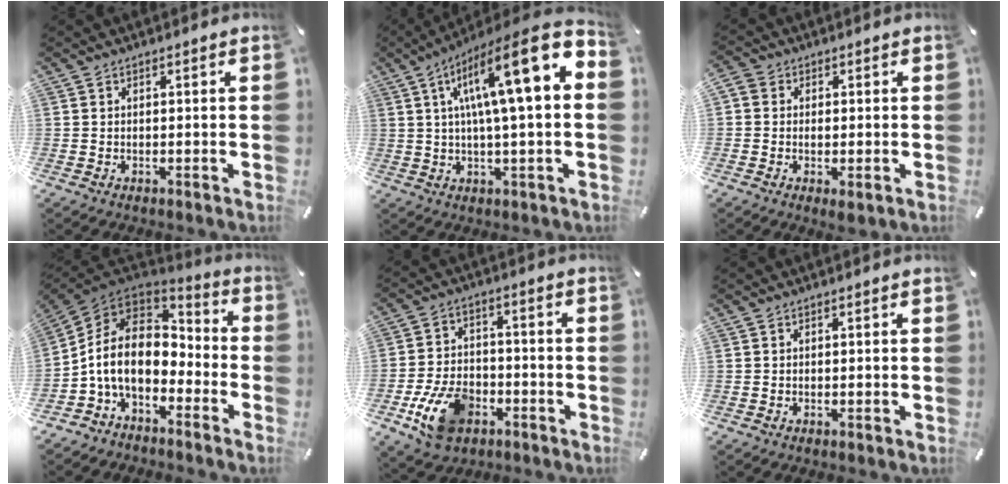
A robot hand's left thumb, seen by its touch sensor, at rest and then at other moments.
{"total": 19.3, "force": [6.6, 3.7, 17.8], "torque": [-0.283, -0.042, 0.093]}
{"total": 2.4, "force": [-0.3, 2.0, 1.4], "torque": [-0.027, 0.006, -0.007]}
{"total": 12.8, "force": [-2.7, 9.0, 8.7], "torque": [-0.196, 0.010, -0.054]}
{"total": 12.4, "force": [-5.5, 8.2, 7.6], "torque": [-0.152, 0.024, -0.098]}
{"total": 0.0}